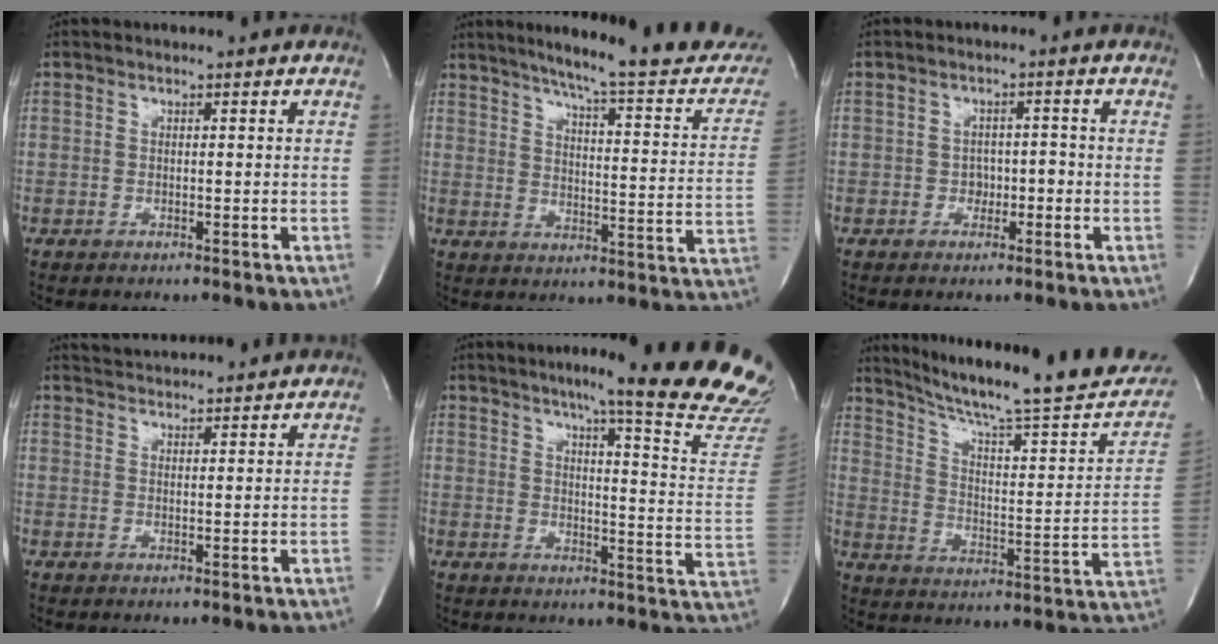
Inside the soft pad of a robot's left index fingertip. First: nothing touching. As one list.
[{"total": 21.6, "force": [18.6, 1.6, 11.0], "torque": [-0.149, -0.043, 0.230]}, {"total": 2.1, "force": [-0.8, 1.6, 1.1], "torque": [-0.009, 0.008, -0.012]}, {"total": 8.9, "force": [8.6, 0.3, 1.9], "torque": [-0.038, 0.028, 0.121]}, {"total": 22.4, "force": [18.2, 0.0, 13.1], "torque": [-0.168, -0.082, 0.214]}, {"total": 25.6, "force": [22.1, 1.9, 12.8], "torque": [-0.193, -0.049, 0.298]}]